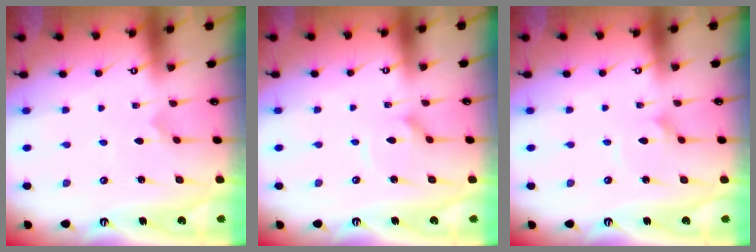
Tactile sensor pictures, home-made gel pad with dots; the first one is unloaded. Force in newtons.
{"total": 2.2, "press": 2.2, "slide": 0.3}
{"total": 2.6, "press": 2.6, "slide": 0.2}